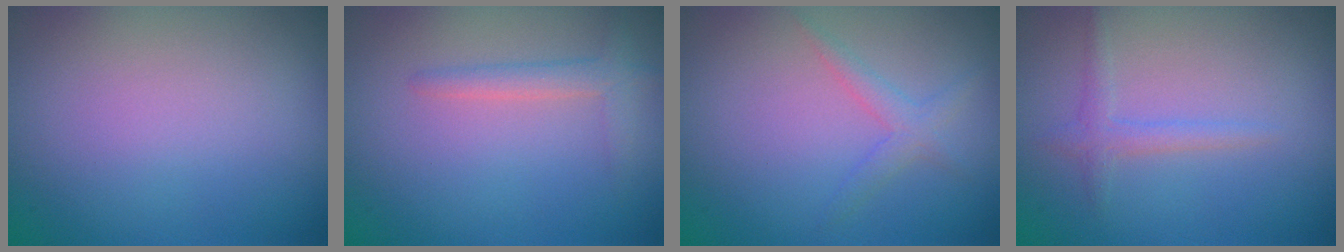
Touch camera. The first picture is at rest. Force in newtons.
{"total": 1.9, "press": 1.9, "slide": 0.2}
{"total": 1.7, "press": 1.7, "slide": 0.1}
{"total": 1.5, "press": 1.4, "slide": 0.1}